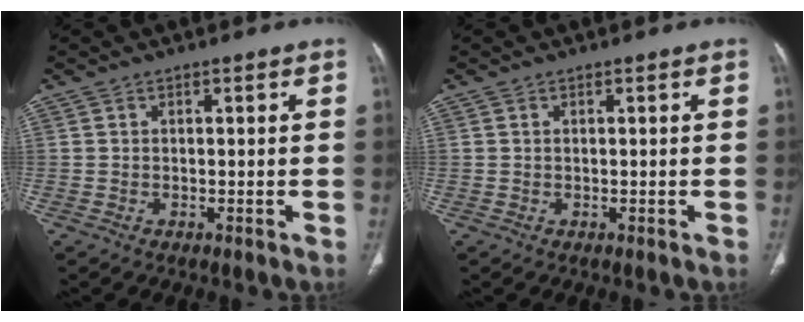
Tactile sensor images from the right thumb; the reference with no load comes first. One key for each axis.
{"total": 0.0}